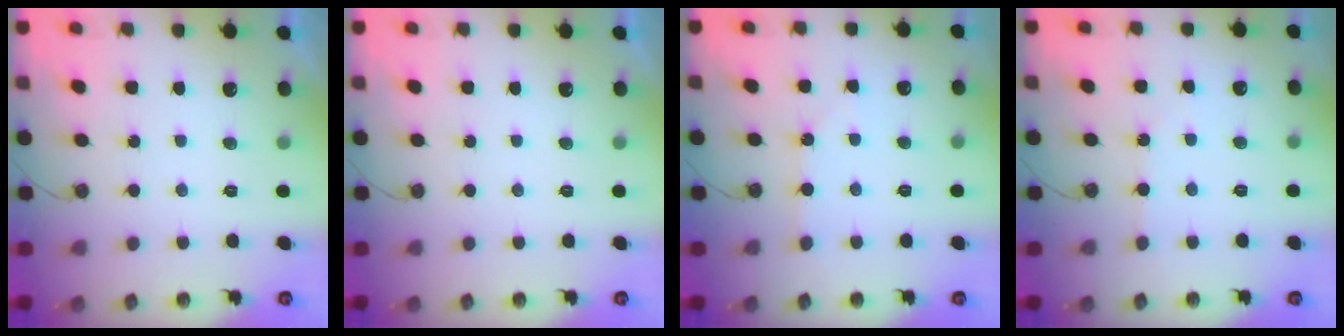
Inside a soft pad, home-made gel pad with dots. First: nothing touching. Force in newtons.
{"total": 0.0}
{"total": 1.7, "press": 1.7, "slide": 0.3}
{"total": 2.6, "press": 2.6, "slide": 0.3}